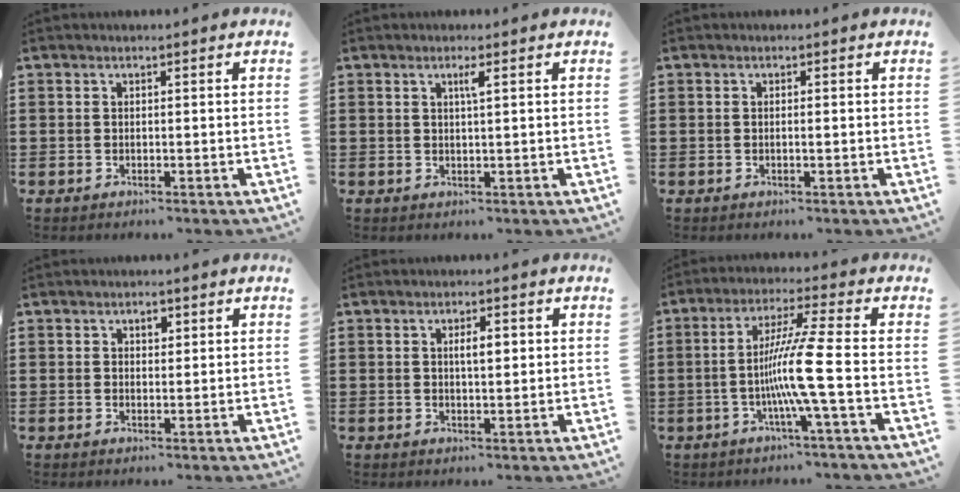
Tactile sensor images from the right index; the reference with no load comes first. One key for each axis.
{"total": 1.4, "fx": 0.6, "fy": -0.1, "fz": 1.3, "tx": -0.025, "ty": -0.001, "tz": 0.008}
{"total": 0.7, "fx": -0.1, "fy": 0.0, "fz": 0.7, "tx": -0.012, "ty": -0.004, "tz": -0.002}
{"total": 1.4, "fx": 0.7, "fy": 0.8, "fz": 0.8, "tx": -0.018, "ty": 0.006, "tz": 0.012}
{"total": 3.1, "fx": 0.5, "fy": 0.9, "fz": 2.9, "tx": -0.048, "ty": 0.001, "tz": 0.004}
{"total": 9.3, "fx": -2.2, "fy": -1.4, "fz": 9.0, "tx": -0.179, "ty": -0.018, "tz": -0.054}